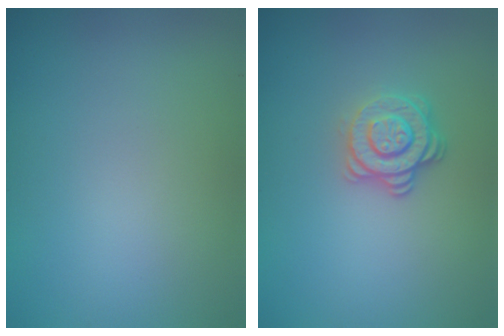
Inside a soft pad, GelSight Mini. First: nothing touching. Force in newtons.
{"total": 2.8, "press": 2.5, "slide": 1.3}